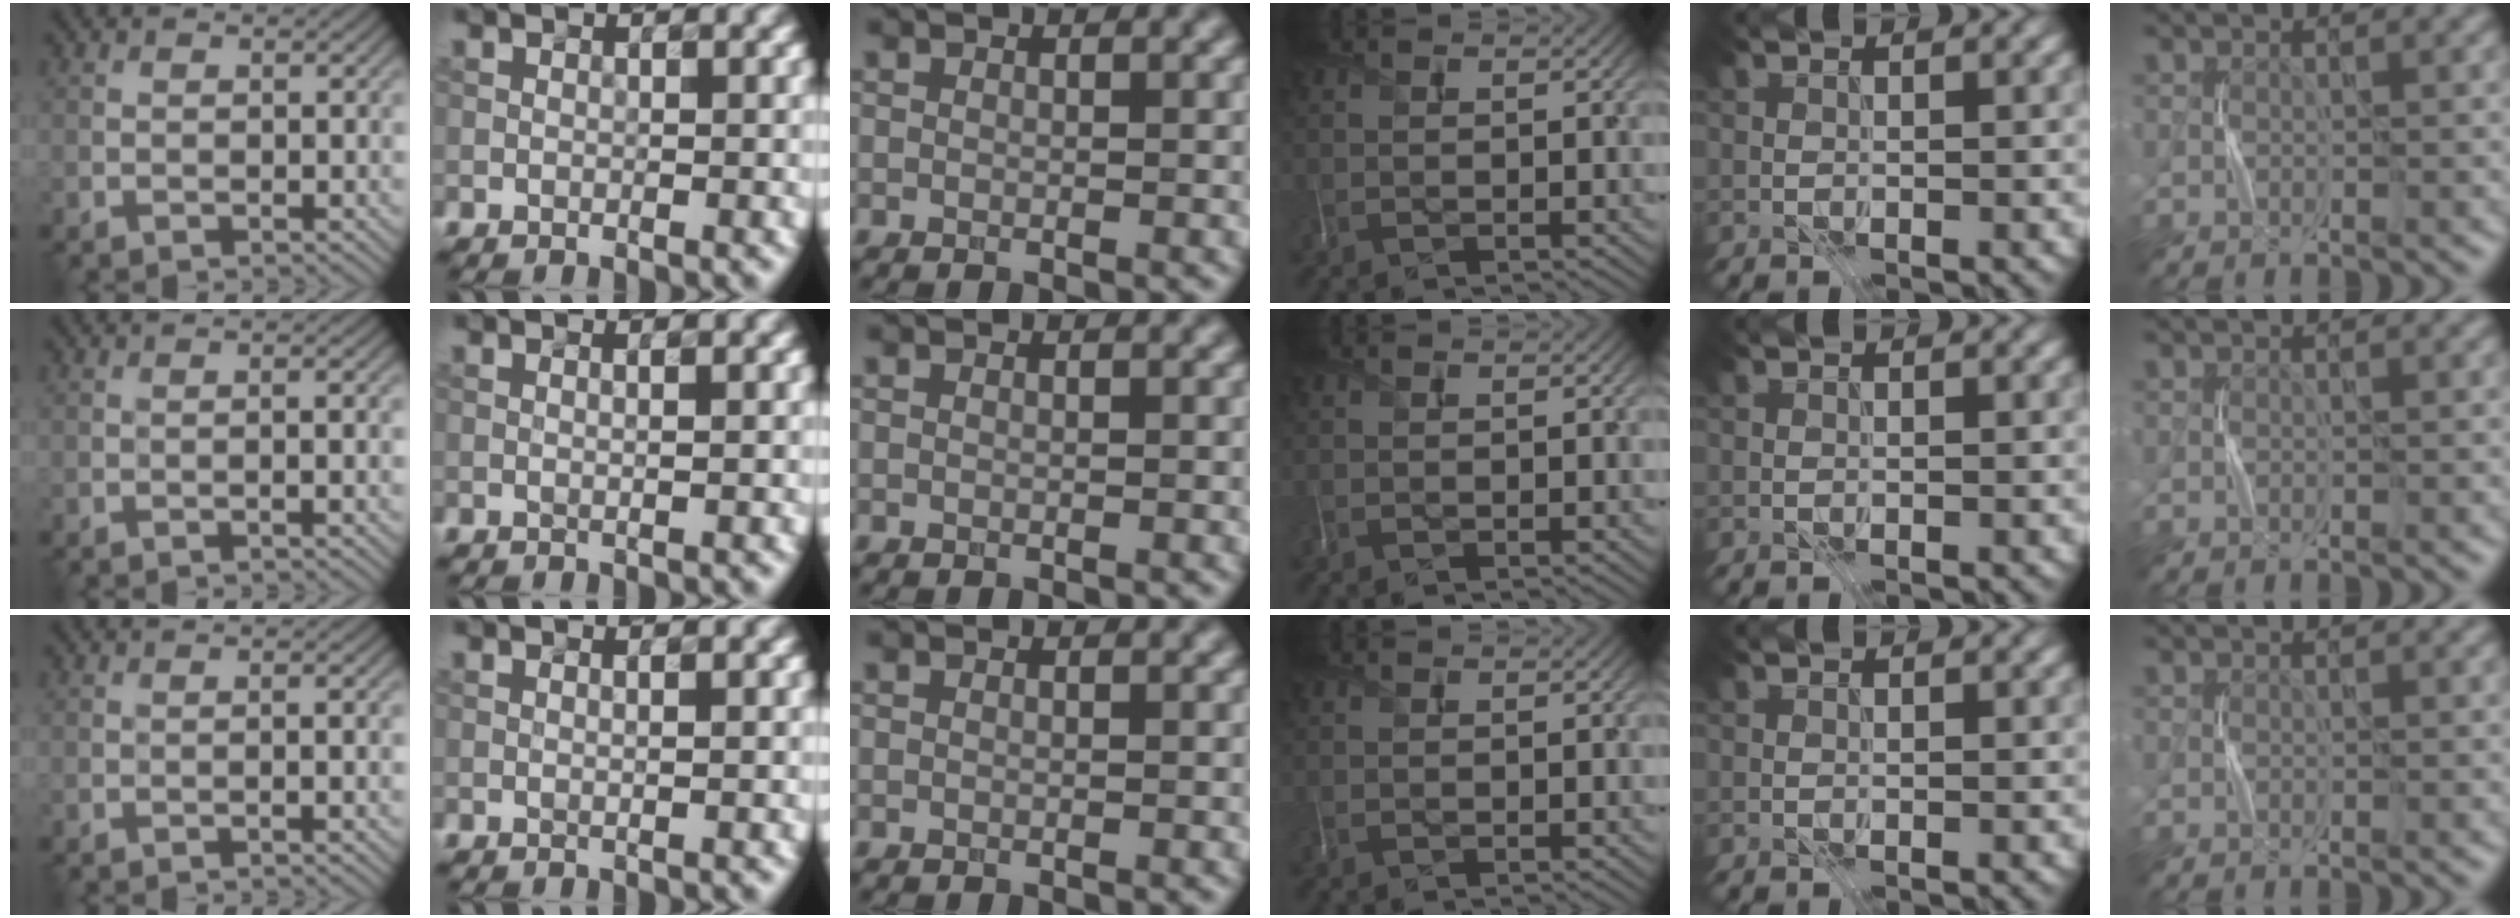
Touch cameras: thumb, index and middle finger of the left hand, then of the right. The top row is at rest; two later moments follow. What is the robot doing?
{"motion": "press", "object": "grip strengthener"}